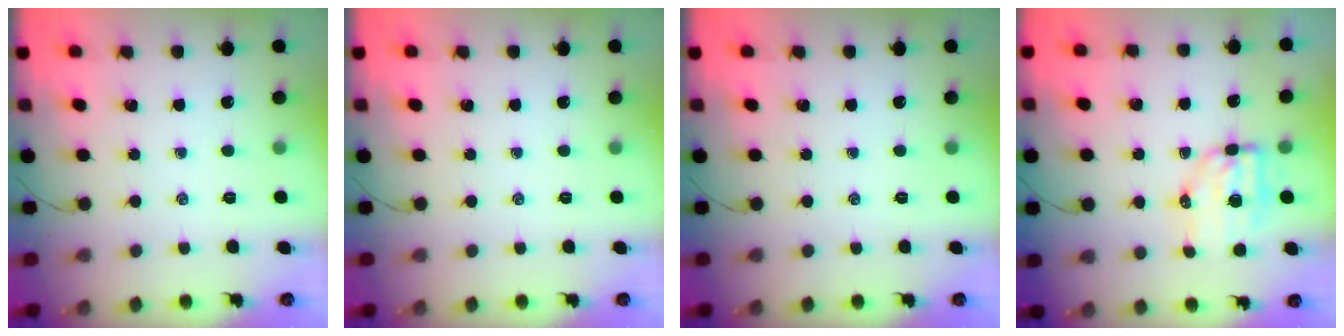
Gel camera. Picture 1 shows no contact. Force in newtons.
{"total": 0.0}
{"total": 0.0}
{"total": 7.0, "press": 6.9, "slide": 1.0}